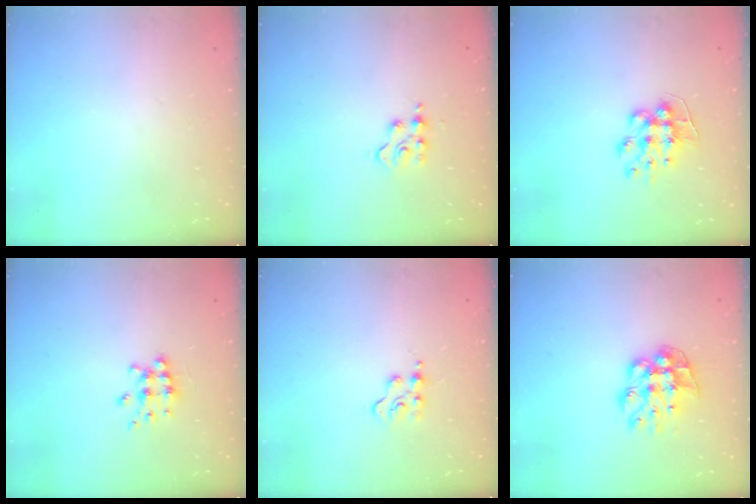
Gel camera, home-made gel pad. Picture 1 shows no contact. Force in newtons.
{"total": 3.4, "press": 3.4, "slide": 0.5}
{"total": 9.0, "press": 9.0, "slide": 0.1}
{"total": 6.8, "press": 6.7, "slide": 0.7}
{"total": 4.3, "press": 4.3, "slide": 0.5}
{"total": 11.0, "press": 11.0, "slide": 1.0}